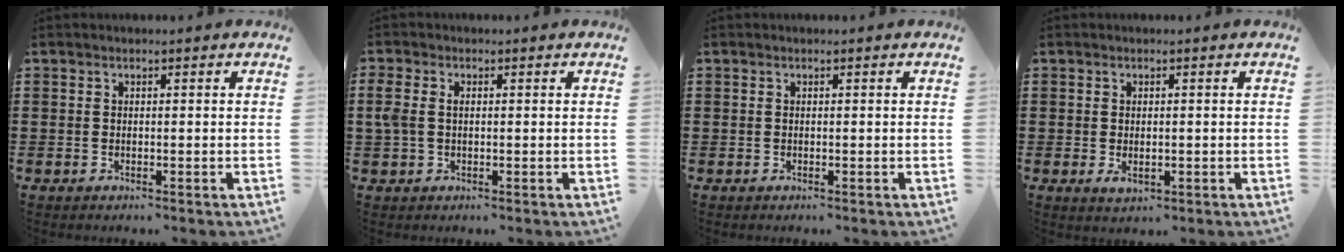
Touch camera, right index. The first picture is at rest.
{"total": 2.3, "force": [0.2, 1.6, 1.7], "torque": [-0.044, 0.005, 0.001]}
{"total": 0.0}
{"total": 1.7, "force": [-0.2, 0.8, 1.5], "torque": [-0.030, -0.002, -0.002]}